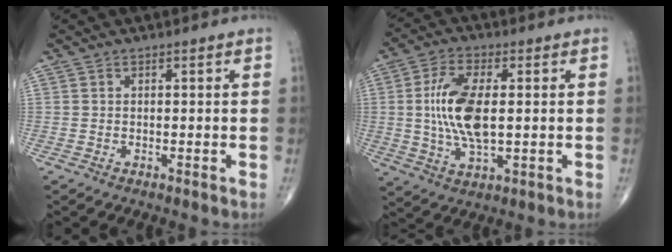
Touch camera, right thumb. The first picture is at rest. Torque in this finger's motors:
{"motor_torque": [2.20, 2.06, 1.90, -0.12, 0.52]}